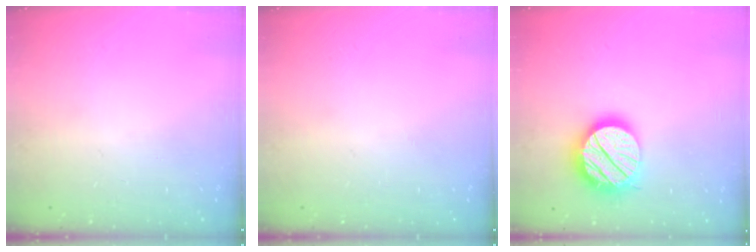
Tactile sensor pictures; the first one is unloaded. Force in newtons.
{"total": 0.0}
{"total": 18.0, "press": 17.9, "slide": 1.8}